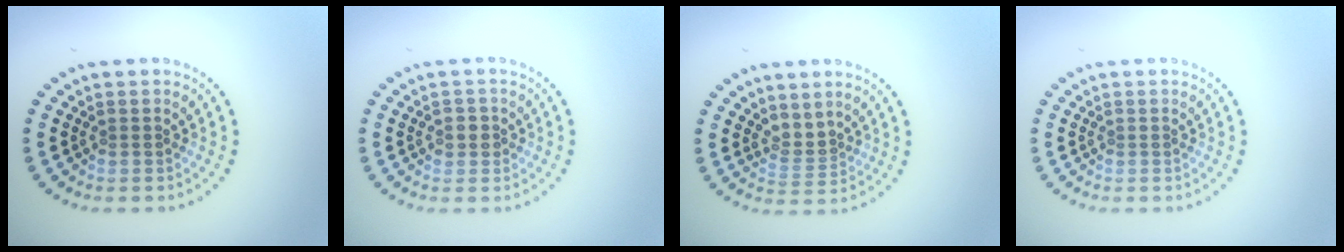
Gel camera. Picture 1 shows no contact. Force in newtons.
{"total": 1.1, "press": 1.1, "slide": 0.4}
{"total": 1.9, "press": 1.1, "slide": 1.5}
{"total": 0.0}